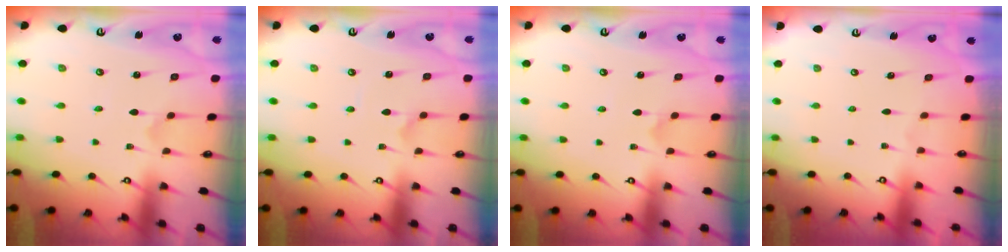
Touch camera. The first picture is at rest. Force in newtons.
{"total": 1.6, "press": 1.6, "slide": 0.1}
{"total": 1.9, "press": 1.9, "slide": 0.1}
{"total": 0.0}